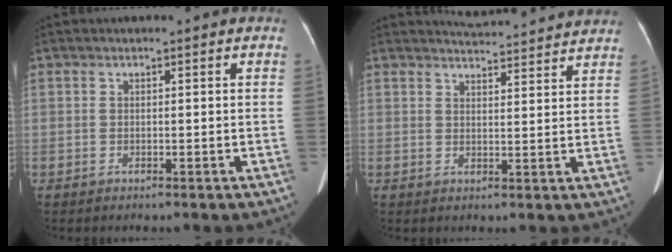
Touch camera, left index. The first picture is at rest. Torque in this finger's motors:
{"motor_torque": [-0.03, -0.42, -0.22, 0.00]}